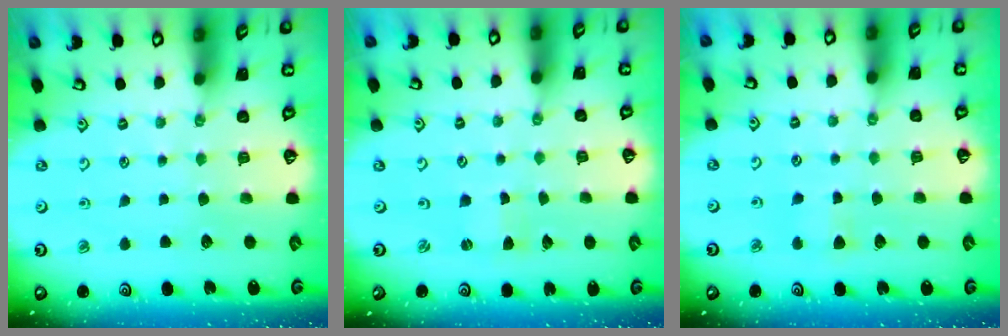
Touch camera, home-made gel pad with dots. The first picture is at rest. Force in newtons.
{"total": 0.6, "press": 0.6, "slide": 0.1}
{"total": 3.1, "press": 3.1, "slide": 0.4}